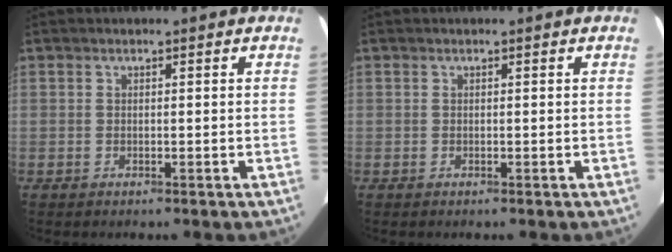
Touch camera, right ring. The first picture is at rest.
{"total": 0.0}